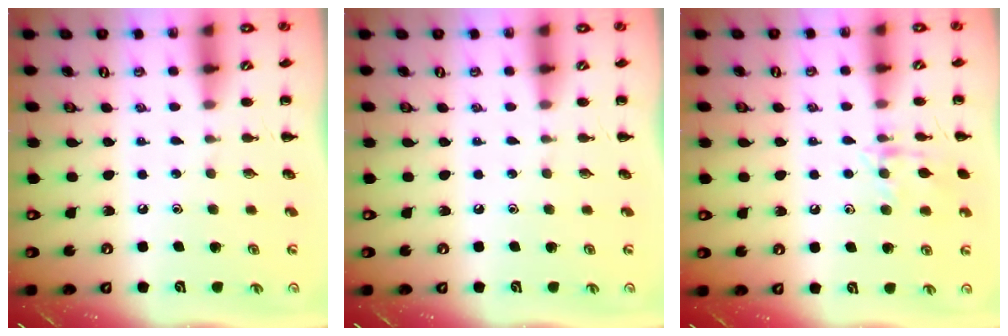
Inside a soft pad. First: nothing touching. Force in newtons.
{"total": 0.0}
{"total": 9.9, "press": 9.9, "slide": 0.8}